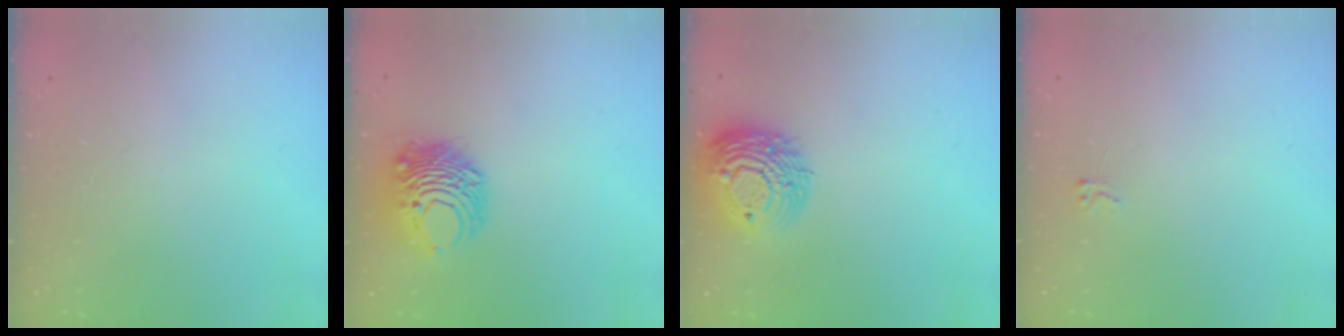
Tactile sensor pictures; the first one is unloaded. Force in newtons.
{"total": 10.4, "press": 10.3, "slide": 1.3}
{"total": 14.0, "press": 13.9, "slide": 1.8}
{"total": 2.6, "press": 2.6, "slide": 0.4}